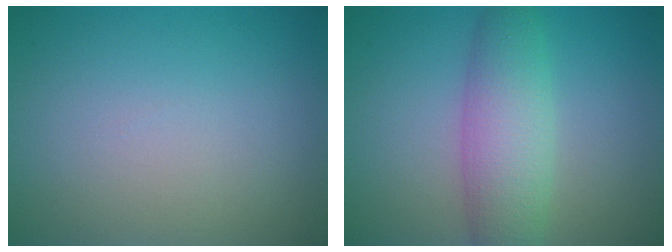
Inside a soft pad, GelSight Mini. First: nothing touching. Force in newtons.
{"total": 3.9, "press": 3.9, "slide": 0.2}